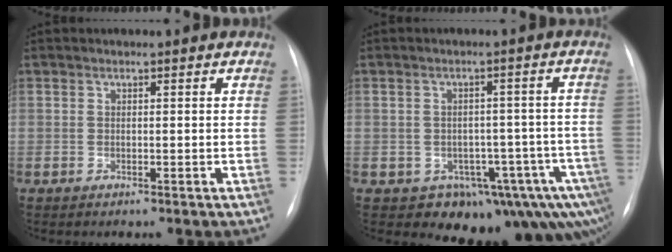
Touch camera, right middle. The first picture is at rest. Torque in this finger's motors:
{"motor_torque": [1.13, -1.01, 0.23, 0.04]}